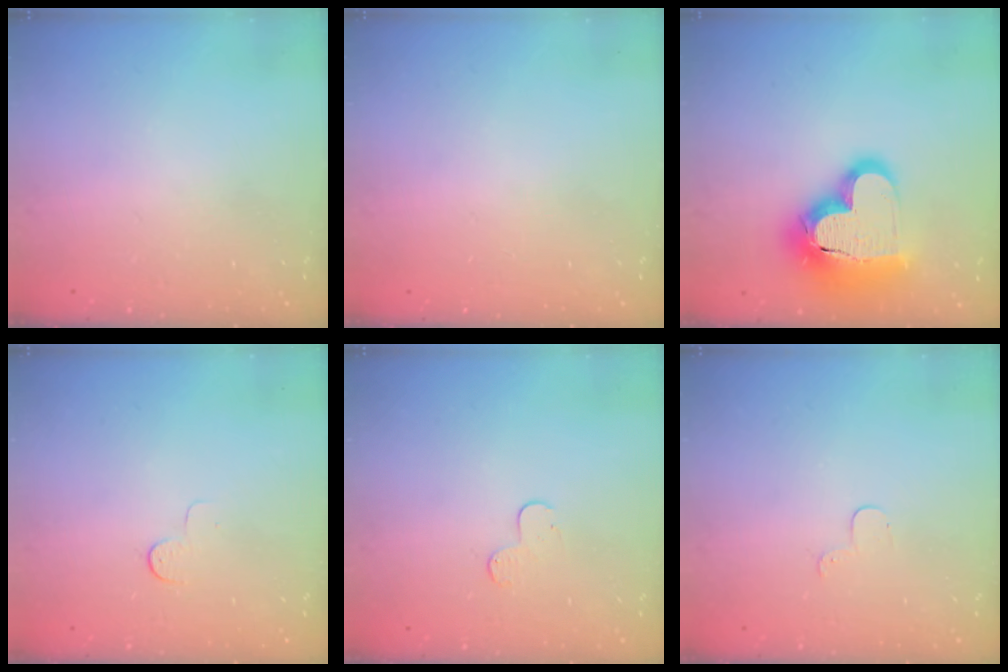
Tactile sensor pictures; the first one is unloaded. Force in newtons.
{"total": 0.7, "press": 0.7, "slide": 0.1}
{"total": 23.9, "press": 23.8, "slide": 2.0}
{"total": 3.0, "press": 3.0, "slide": 0.3}
{"total": 3.9, "press": 3.9, "slide": 0.4}
{"total": 2.9, "press": 2.9, "slide": 0.3}